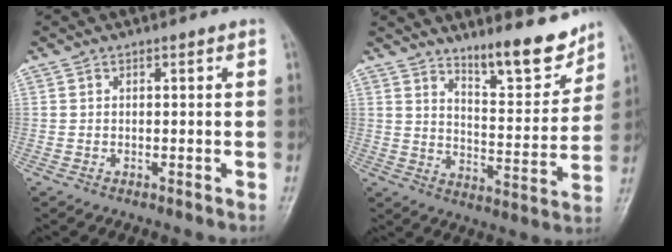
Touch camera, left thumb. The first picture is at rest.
{"total": 11.9, "force": [9.4, 3.1, 6.6], "torque": [-0.072, -0.076, 0.149]}